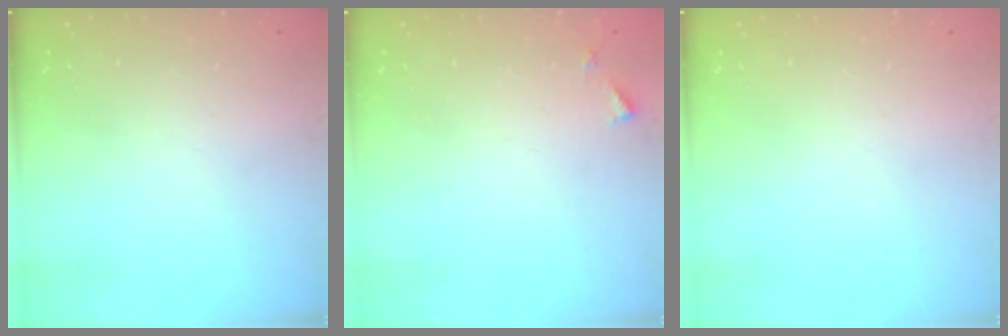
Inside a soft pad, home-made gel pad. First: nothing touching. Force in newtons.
{"total": 3.2, "press": 3.2, "slide": 0.3}
{"total": 0.0}